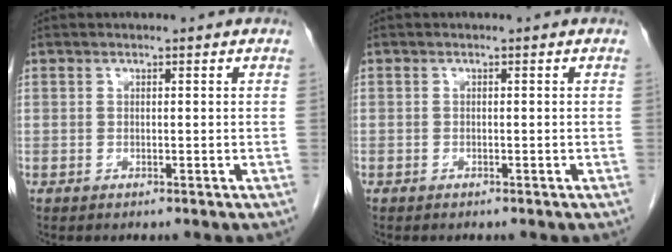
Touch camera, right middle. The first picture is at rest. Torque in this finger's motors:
{"motor_torque": [1.07, -1.07, -0.22, -0.21]}